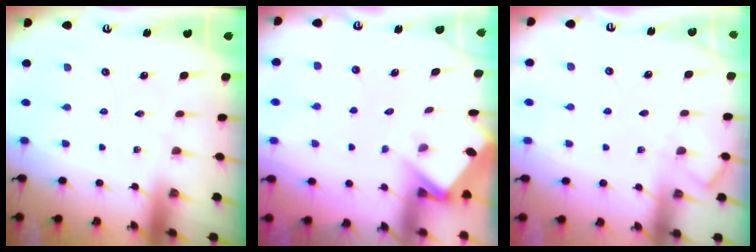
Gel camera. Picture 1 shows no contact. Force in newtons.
{"total": 3.8, "press": 3.8, "slide": 0.2}
{"total": 4.5, "press": 4.4, "slide": 0.6}